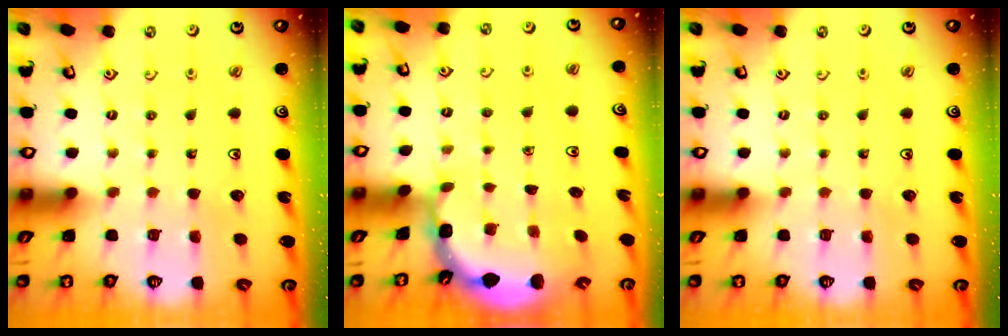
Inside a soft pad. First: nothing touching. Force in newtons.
{"total": 1.9, "press": 1.8, "slide": 0.6}
{"total": 0.0}